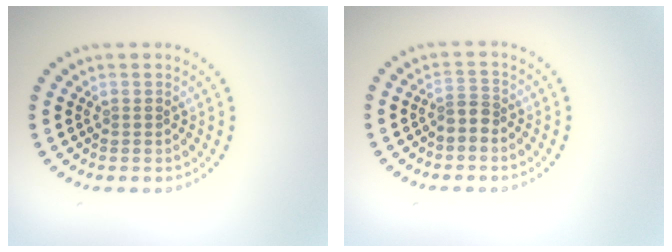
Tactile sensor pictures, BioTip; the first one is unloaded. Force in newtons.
{"total": 1.8, "press": 1.3, "slide": 1.2}